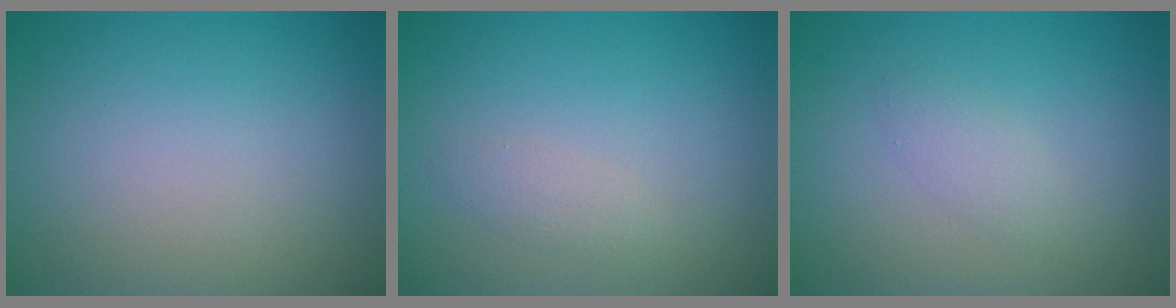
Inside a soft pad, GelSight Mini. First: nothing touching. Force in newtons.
{"total": 1.2, "press": 1.2, "slide": 0.0}
{"total": 1.4, "press": 1.4, "slide": 0.1}